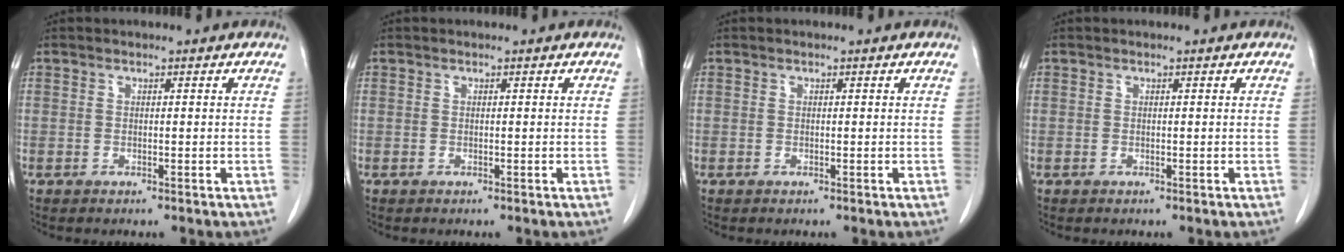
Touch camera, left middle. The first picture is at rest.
{"total": 0.0}
{"total": 0.0}
{"total": 0.0}